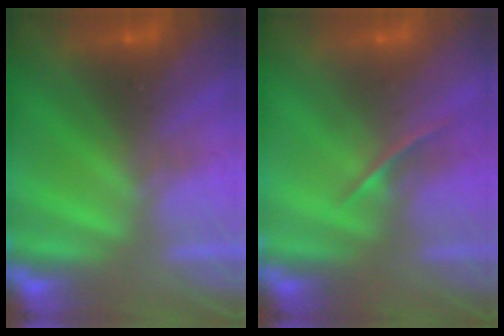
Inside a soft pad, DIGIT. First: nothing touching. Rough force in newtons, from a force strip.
{"total": 1.4}